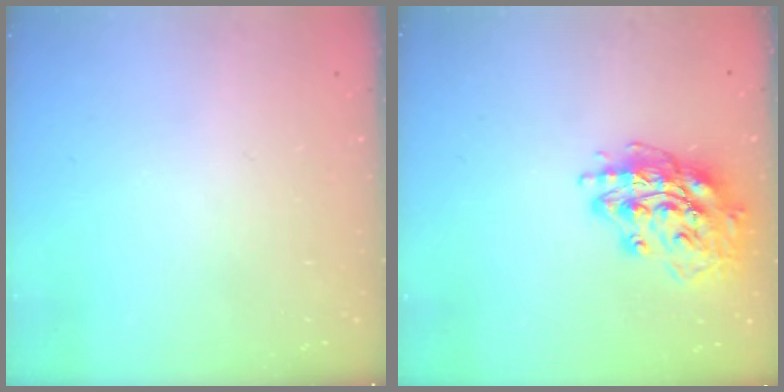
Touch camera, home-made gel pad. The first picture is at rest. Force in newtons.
{"total": 15.6, "press": 15.6, "slide": 1.3}